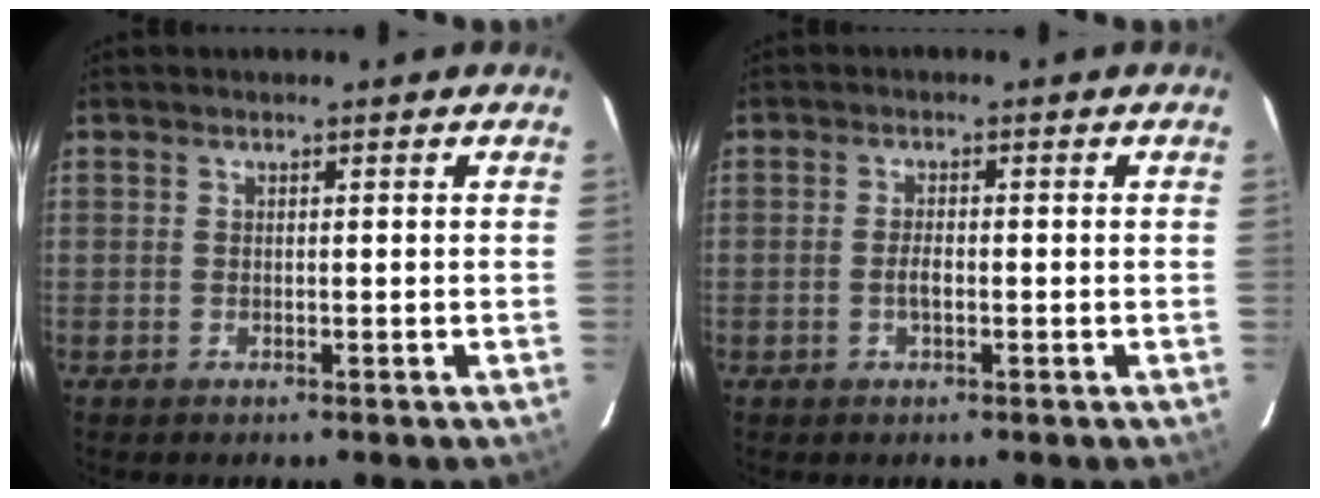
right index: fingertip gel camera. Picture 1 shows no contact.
{"total": 1.9, "force": [-0.6, 0.7, 1.6], "torque": [-0.032, 0.000, -0.011]}